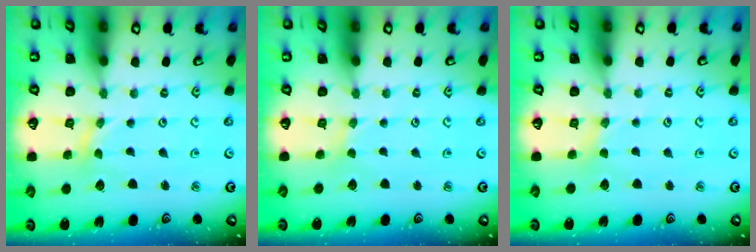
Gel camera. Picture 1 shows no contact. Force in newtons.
{"total": 0.0}
{"total": 1.7, "press": 1.7, "slide": 0.2}